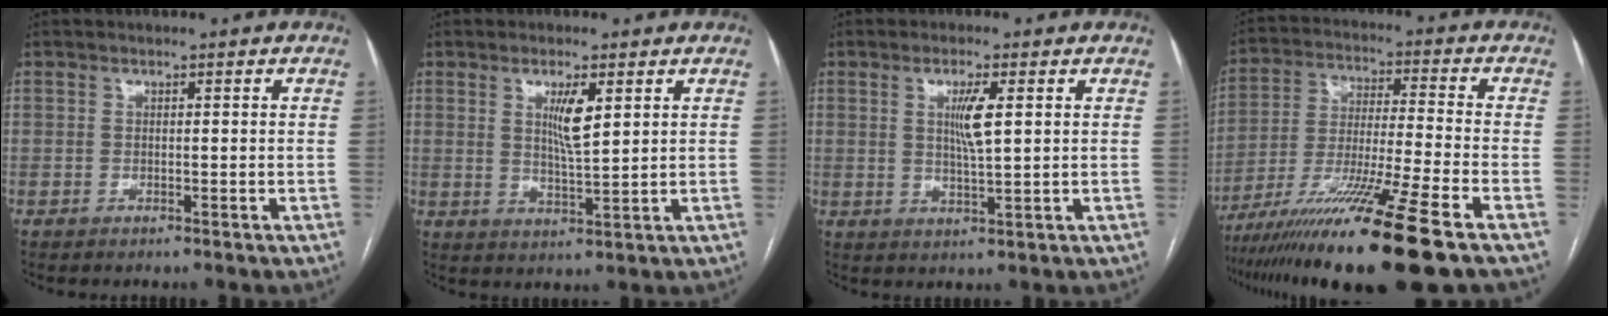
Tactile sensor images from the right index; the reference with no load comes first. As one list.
[{"total": 5.1, "force": [1.9, 0.5, 4.7], "torque": [-0.087, -0.009, 0.037]}, {"total": 4.9, "force": [1.2, 0.3, 4.7], "torque": [-0.088, -0.004, 0.024]}, {"total": 18.9, "force": [-12.7, -1.0, 14.0], "torque": [-0.242, -0.046, -0.223]}]